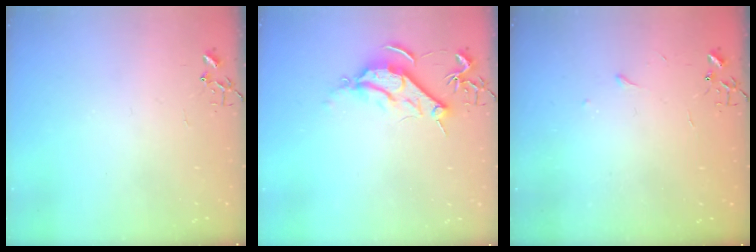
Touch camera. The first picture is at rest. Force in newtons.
{"total": 9.1, "press": 9.0, "slide": 0.8}
{"total": 3.3, "press": 3.3, "slide": 0.5}